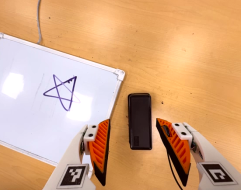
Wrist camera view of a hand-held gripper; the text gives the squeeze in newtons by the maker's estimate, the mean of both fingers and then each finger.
{"total": 0.0}